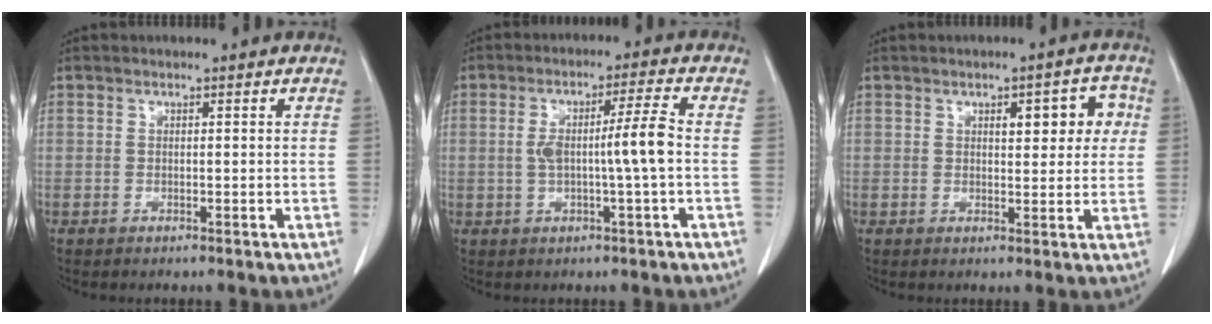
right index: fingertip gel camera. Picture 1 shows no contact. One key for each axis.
{"total": 6.8, "fx": -0.6, "fy": -0.6, "fz": 6.7, "tx": -0.122, "ty": 0.012, "tz": -0.006}
{"total": 6.0, "fx": 1.7, "fy": 2.4, "fz": 5.2, "tx": -0.059, "ty": 0.017, "tz": 0.024}